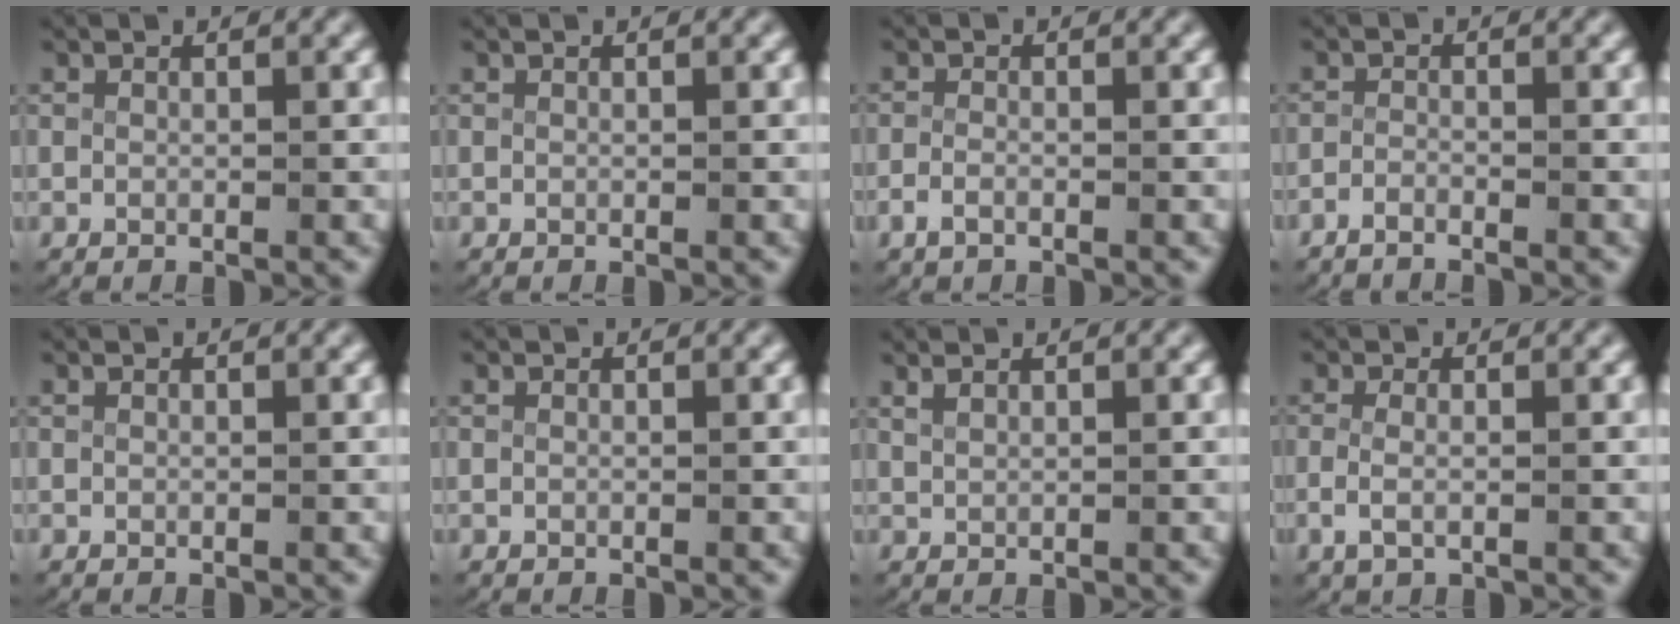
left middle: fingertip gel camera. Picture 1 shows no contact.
{"total": 0.0}
{"total": 1.6, "force": [-1.2, 0.7, 0.8], "torque": [-0.035, -0.013, -0.017]}
{"total": 2.0, "force": [-2.0, 0.3, 0.3], "torque": [-0.016, -0.010, -0.034]}
{"total": 0.0}
{"total": 0.0}
{"total": 0.7, "force": [0.7, 0.0, 0.2], "torque": [-0.006, -0.003, 0.020]}
{"total": 2.1, "force": [-0.8, 0.9, 1.7], "torque": [-0.054, -0.015, -0.007]}